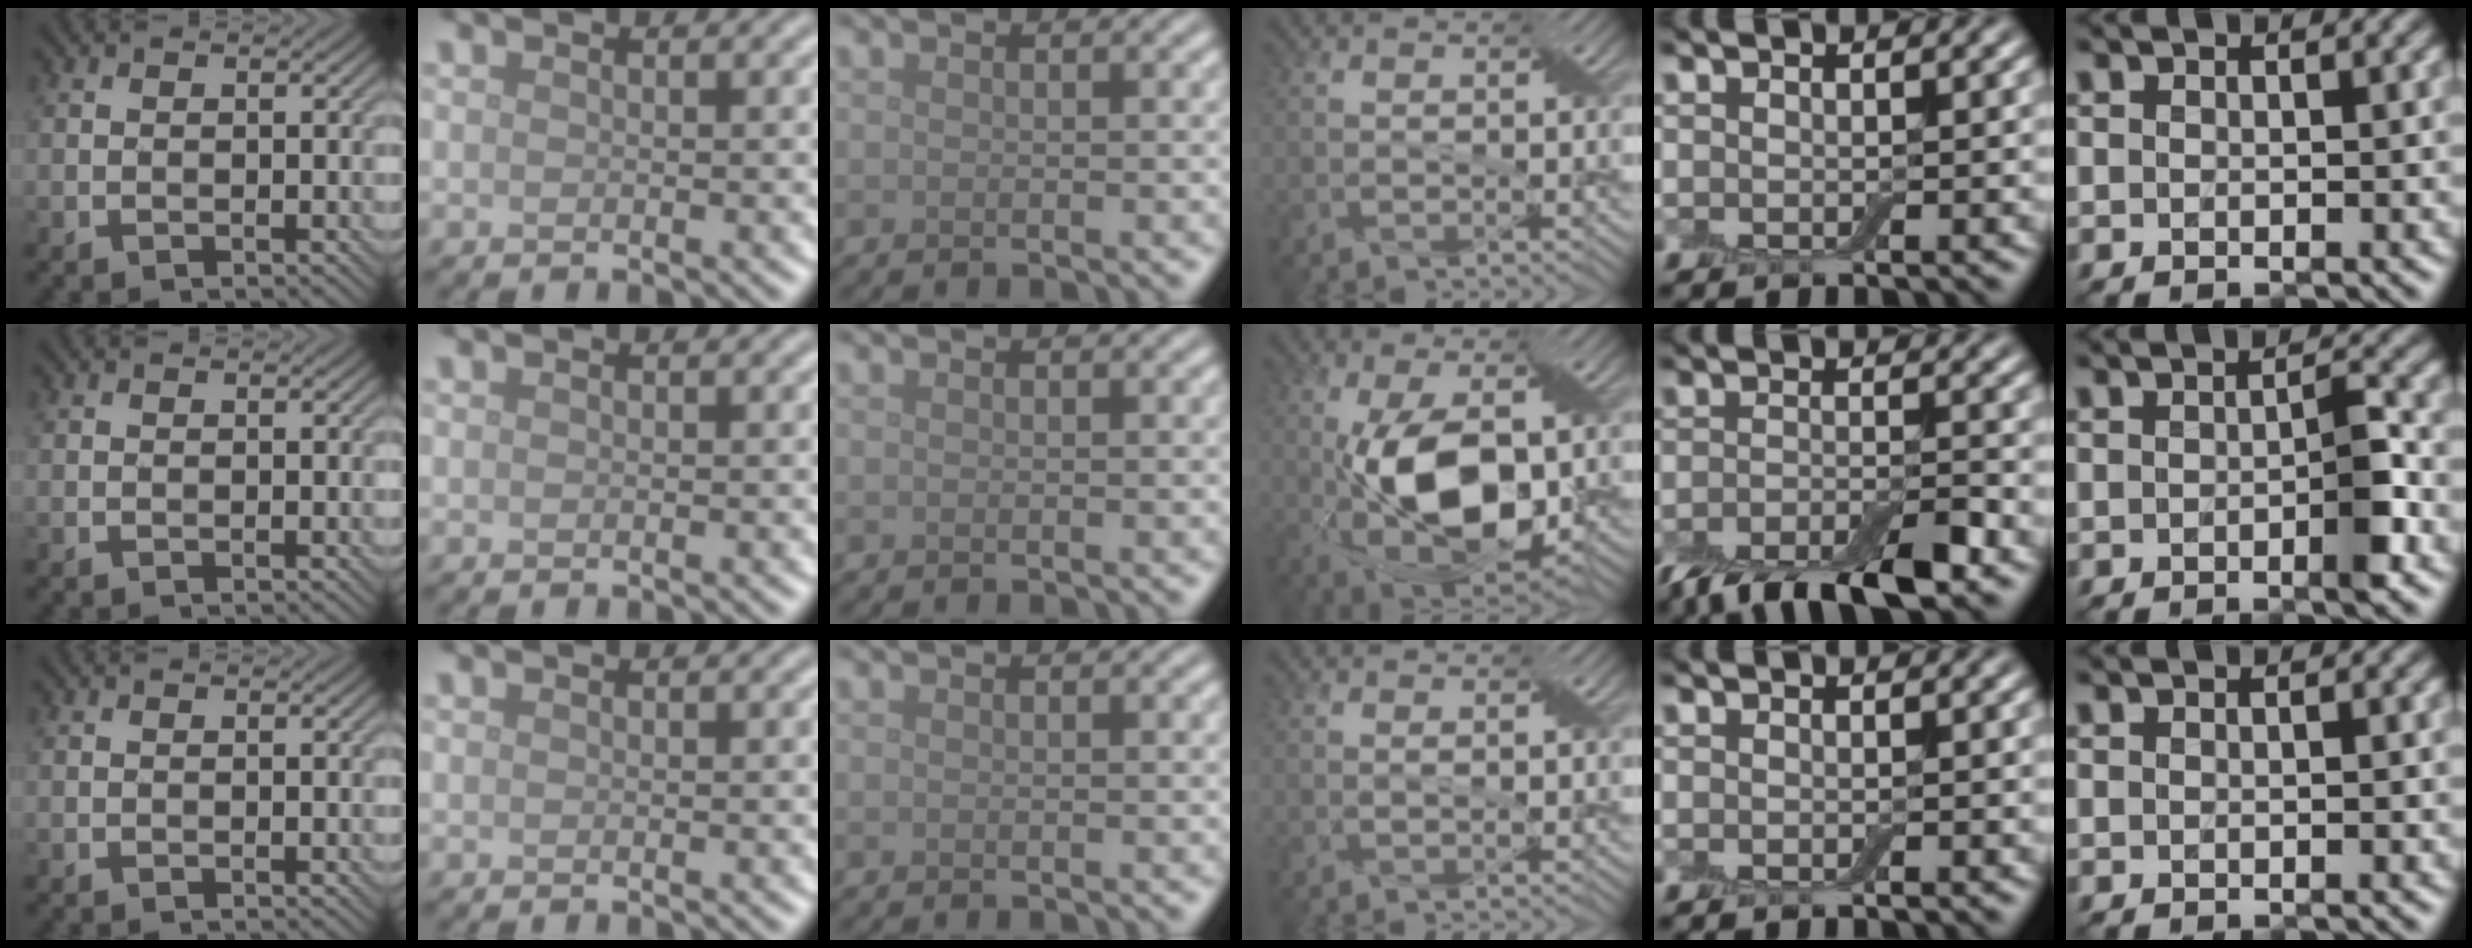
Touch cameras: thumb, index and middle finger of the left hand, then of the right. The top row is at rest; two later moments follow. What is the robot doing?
{"motion": "pour", "object": "cup"}